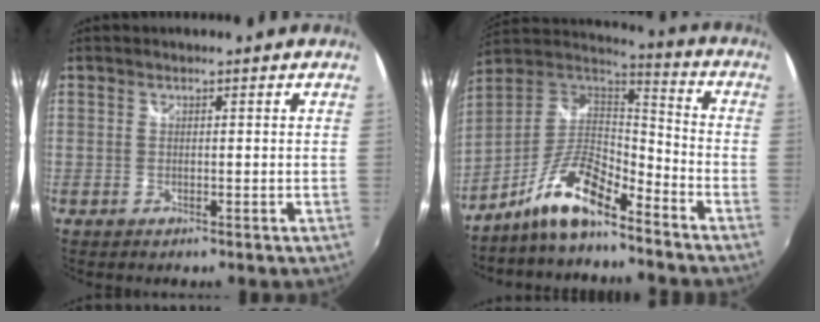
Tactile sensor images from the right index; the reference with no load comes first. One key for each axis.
{"total": 12.7, "fx": -8.9, "fy": 3.2, "fz": 8.4, "tx": -0.176, "ty": 0.007, "tz": -0.171}